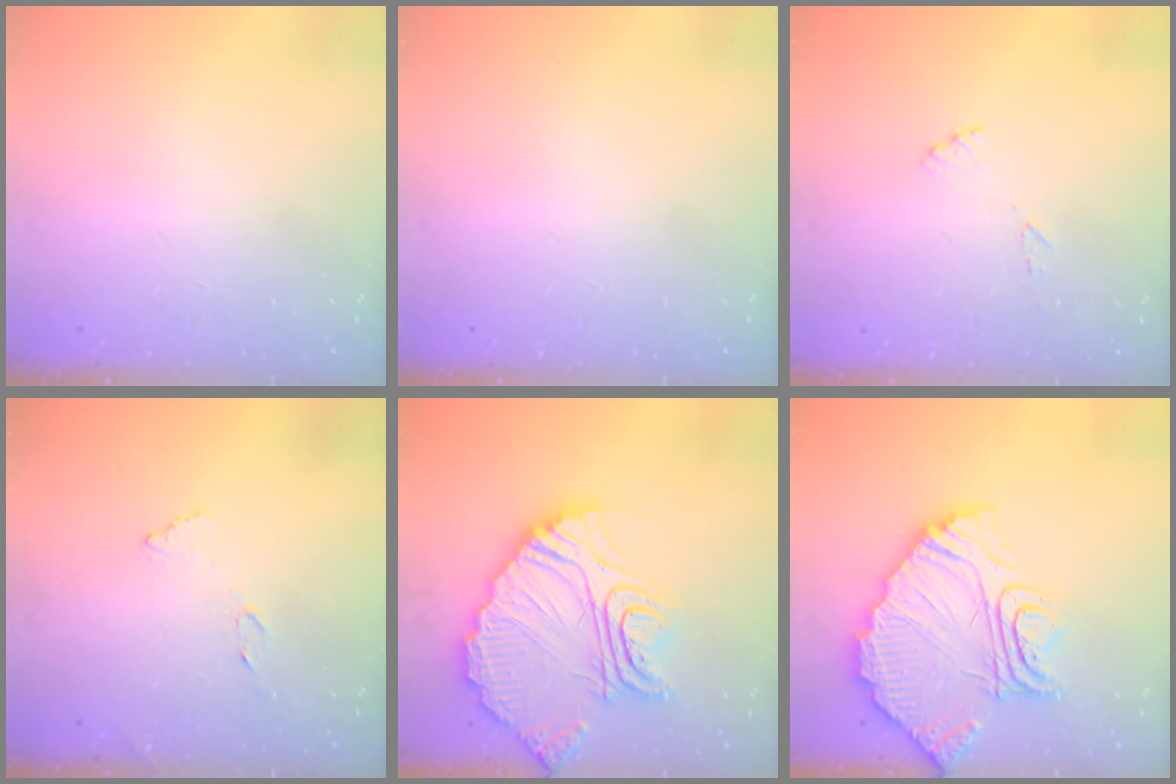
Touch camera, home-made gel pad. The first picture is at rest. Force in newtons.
{"total": 0.0}
{"total": 7.0, "press": 7.0, "slide": 0.6}
{"total": 8.3, "press": 8.3, "slide": 0.4}
{"total": 24.0, "press": 23.8, "slide": 2.7}
{"total": 18.7, "press": 18.5, "slide": 2.1}